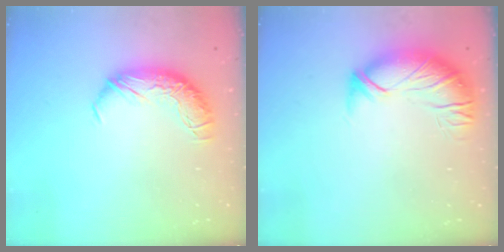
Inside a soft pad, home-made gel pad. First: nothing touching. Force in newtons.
{"total": 2.8, "press": 1.3, "slide": 2.5}